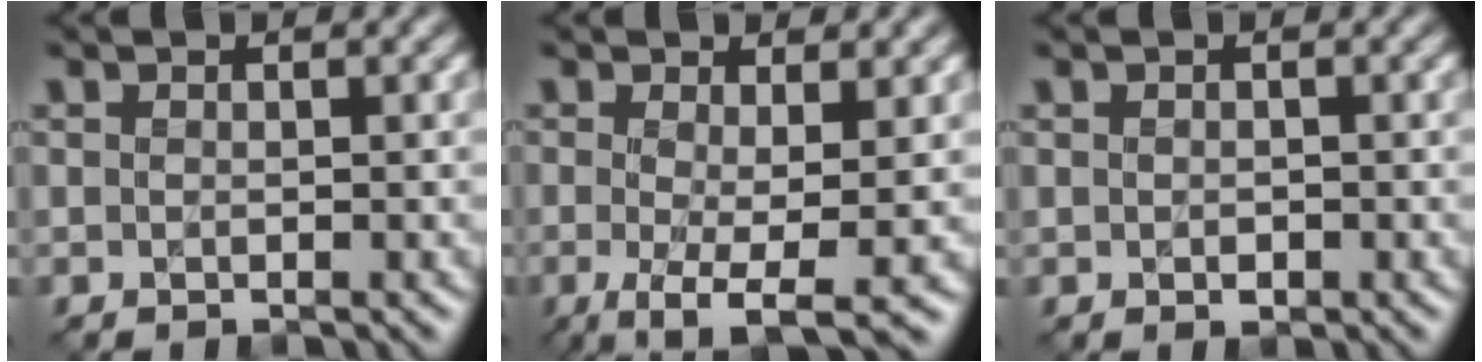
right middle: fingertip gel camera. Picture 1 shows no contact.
{"total": 4.6, "force": [-0.6, 0.9, 4.5], "torque": [-0.083, -0.010, -0.013]}
{"total": 0.6, "force": [0.4, 0.5, 0.3], "torque": [-0.005, -0.001, 0.004]}